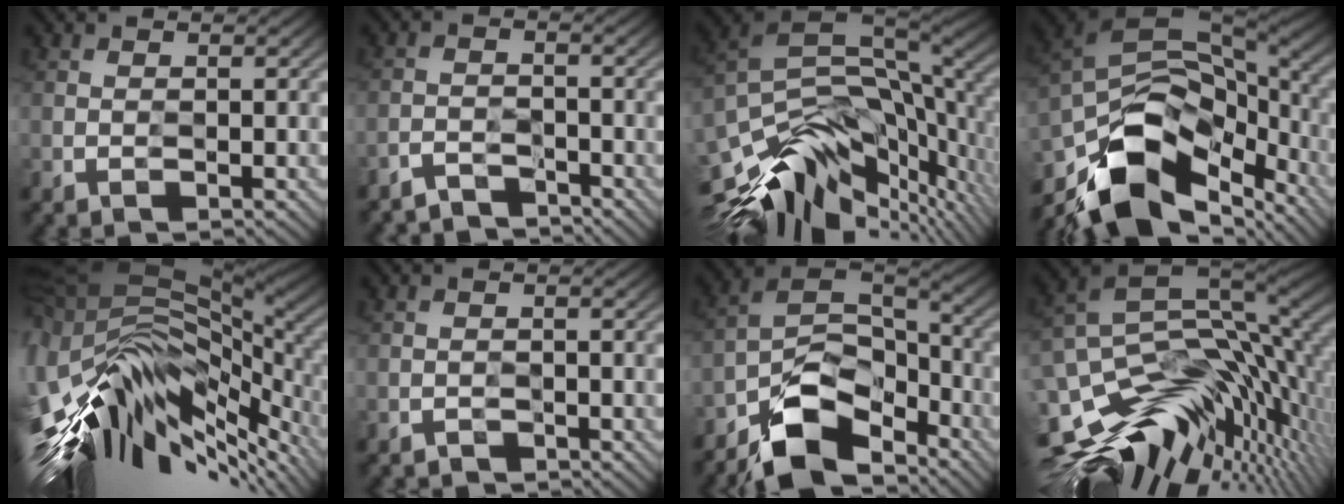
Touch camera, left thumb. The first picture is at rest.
{"total": 2.9, "force": [-2.6, 0.0, -1.1], "torque": [0.026, 0.005, -0.058]}
{"total": 15.0, "force": [-6.0, 8.0, 11.1], "torque": [-0.225, -0.031, -0.096]}
{"total": 14.4, "force": [-8.3, 7.7, 8.9], "torque": [-0.188, -0.018, -0.141]}
{"total": 15.3, "force": [-2.7, 6.2, 13.7], "torque": [-0.285, -0.021, -0.031]}
{"total": 1.4, "force": [-1.1, 0.0, -0.9], "torque": [0.019, 0.003, -0.021]}
{"total": 10.7, "force": [-8.2, 4.5, 5.2], "torque": [-0.089, 0.002, -0.170]}
{"total": 15.4, "force": [-3.3, 9.3, 11.8], "torque": [-0.241, -0.019, -0.045]}